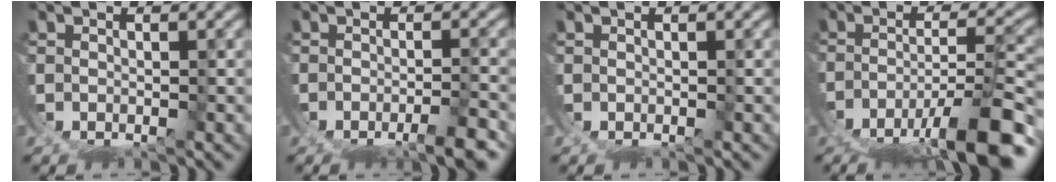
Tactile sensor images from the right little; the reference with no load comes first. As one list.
[{"total": 4.4, "force": [-2.8, 1.4, 3.1], "torque": [-0.042, -0.014, -0.032]}, {"total": 0.0}, {"total": 9.4, "force": [-5.2, 3.2, 7.2], "torque": [-0.111, -0.021, -0.059]}]